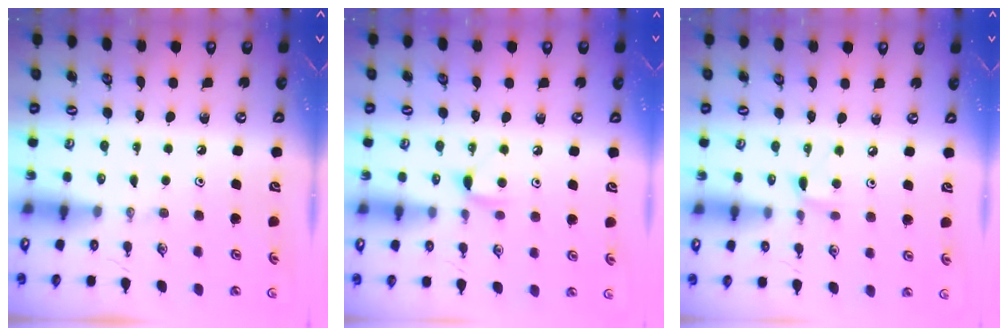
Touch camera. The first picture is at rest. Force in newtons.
{"total": 6.2, "press": 6.2, "slide": 0.6}
{"total": 4.3, "press": 4.3, "slide": 0.5}